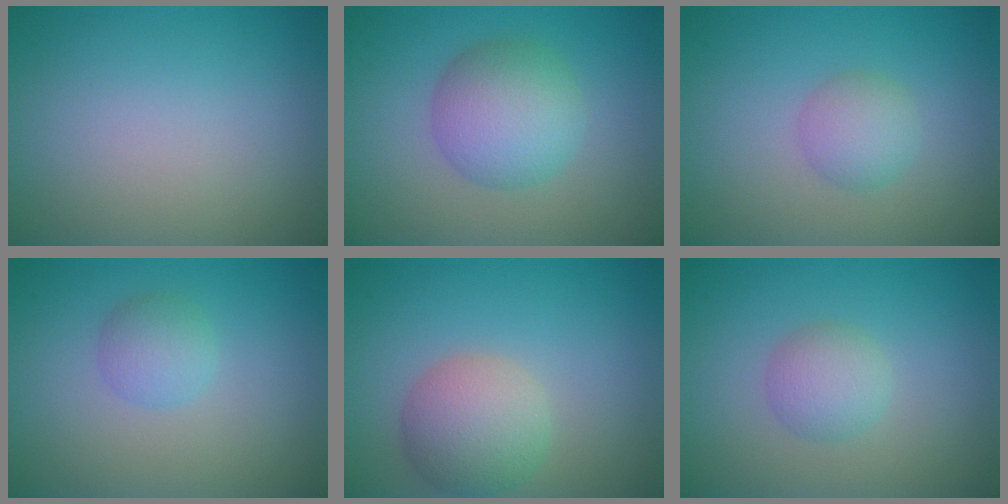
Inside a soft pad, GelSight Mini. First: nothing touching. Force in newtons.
{"total": 5.5, "press": 5.5, "slide": 0.1}
{"total": 2.4, "press": 2.4, "slide": 0.1}
{"total": 2.0, "press": 2.0, "slide": 0.0}
{"total": 4.7, "press": 4.7, "slide": 0.1}
{"total": 2.4, "press": 2.4, "slide": 0.1}